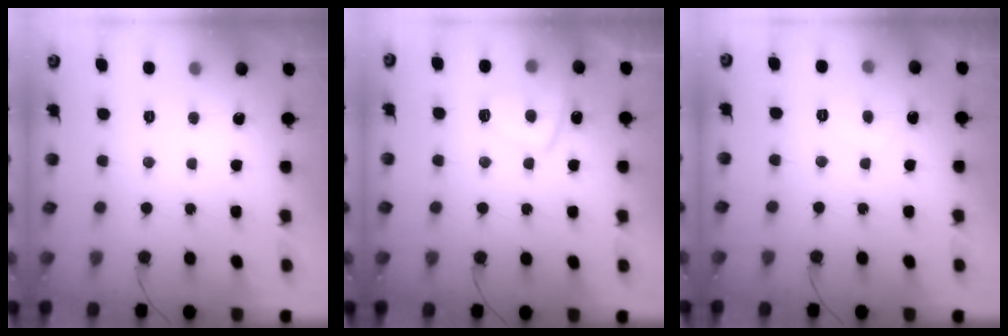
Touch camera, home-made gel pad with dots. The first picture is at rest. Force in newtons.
{"total": 8.9, "press": 8.9, "slide": 1.1}
{"total": 2.4, "press": 2.3, "slide": 0.7}